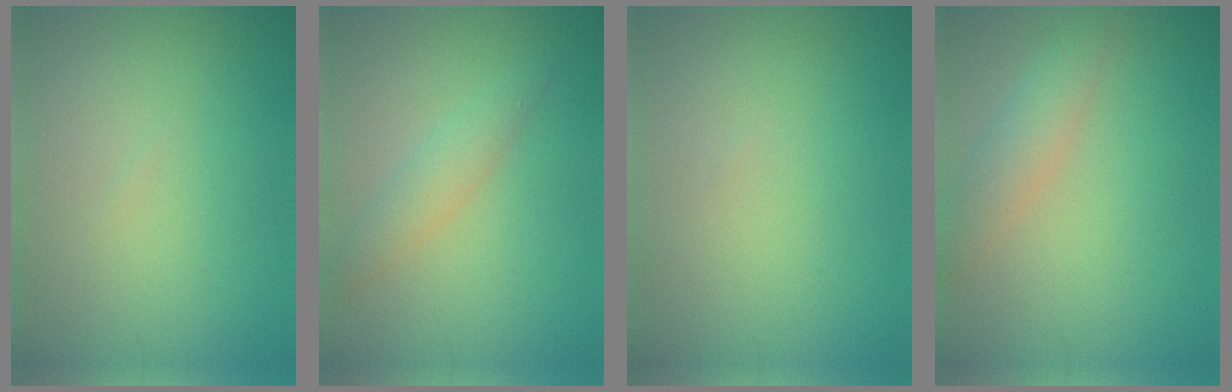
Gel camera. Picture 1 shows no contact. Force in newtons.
{"total": 2.1, "press": 2.1, "slide": 0.1}
{"total": 0.0}
{"total": 2.7, "press": 2.7, "slide": 0.0}